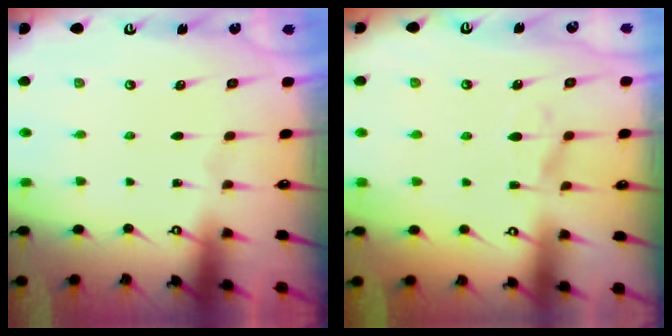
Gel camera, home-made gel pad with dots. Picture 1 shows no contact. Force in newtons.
{"total": 0.7, "press": 0.3, "slide": 0.7}